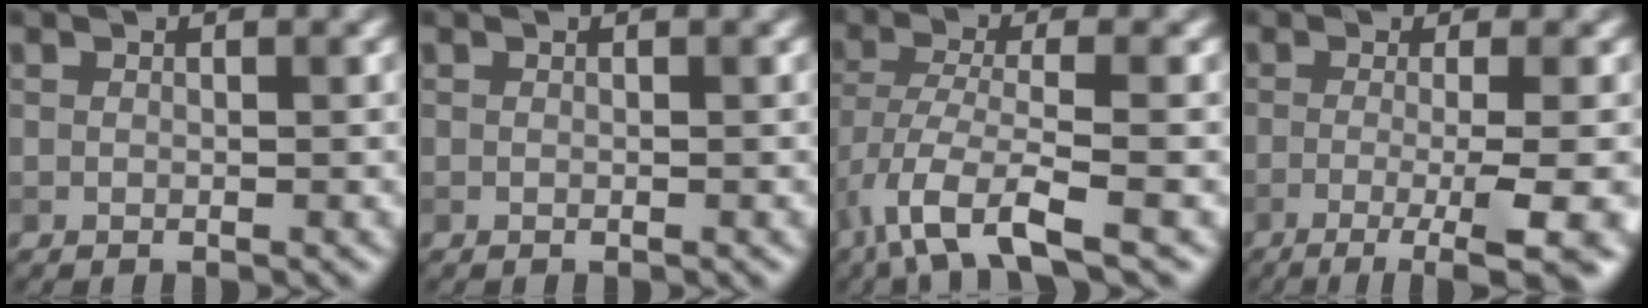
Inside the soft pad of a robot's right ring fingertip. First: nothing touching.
{"total": 0.0}
{"total": 5.8, "force": [-3.4, 1.5, 4.5], "torque": [-0.098, -0.011, -0.073]}
{"total": 7.5, "force": [-2.2, 2.0, 6.9], "torque": [-0.085, -0.018, -0.031]}